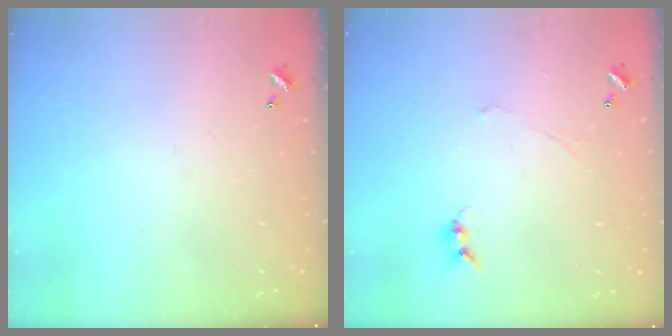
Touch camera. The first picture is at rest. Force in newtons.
{"total": 0.7, "press": 0.4, "slide": 0.5}